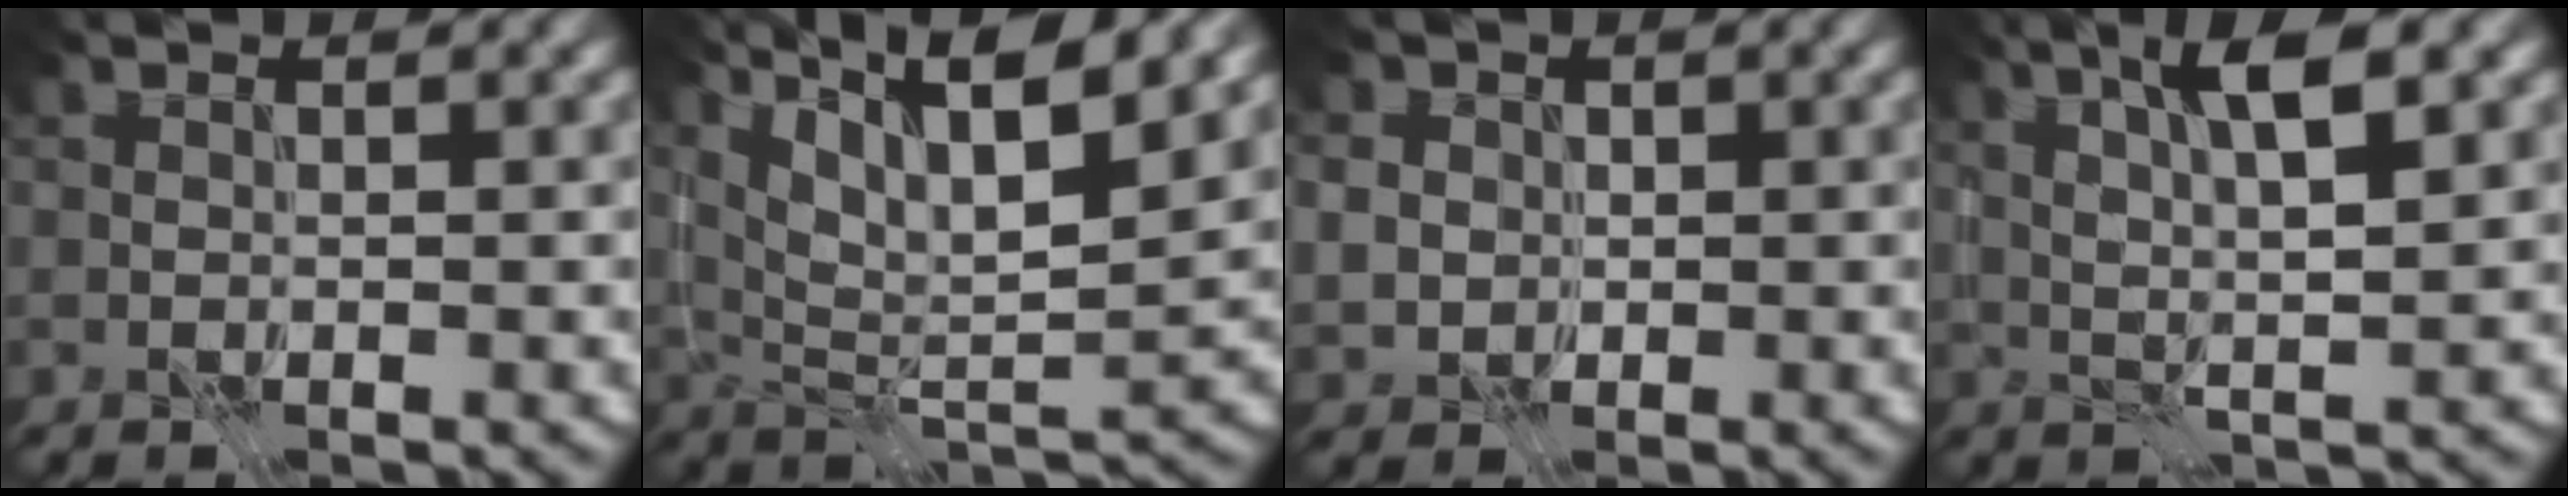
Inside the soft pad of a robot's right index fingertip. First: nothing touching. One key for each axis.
{"total": 12.7, "fx": 7.9, "fy": 3.5, "fz": 9.3, "tx": -0.161, "ty": 0.018, "tz": 0.102}
{"total": 4.1, "fx": 1.1, "fy": 3.7, "fz": 1.3, "tx": -0.026, "ty": 0.012, "tz": 0.007}
{"total": 5.9, "fx": 2.4, "fy": 1.1, "fz": 5.2, "tx": -0.094, "ty": 0.002, "tz": 0.045}